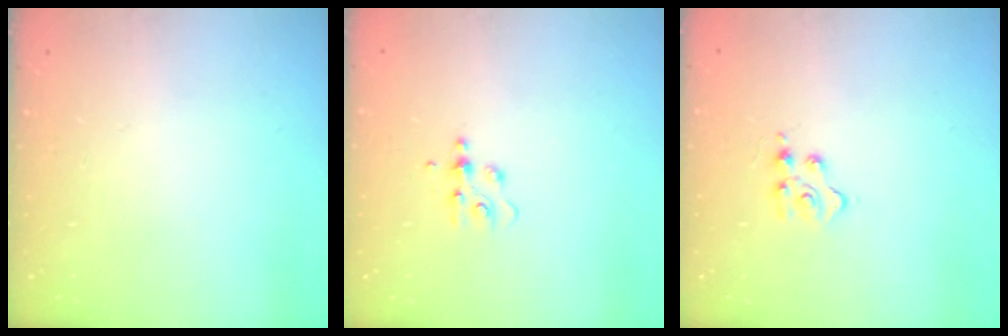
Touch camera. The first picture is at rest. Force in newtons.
{"total": 4.8, "press": 4.8, "slide": 0.5}
{"total": 4.6, "press": 4.5, "slide": 0.6}